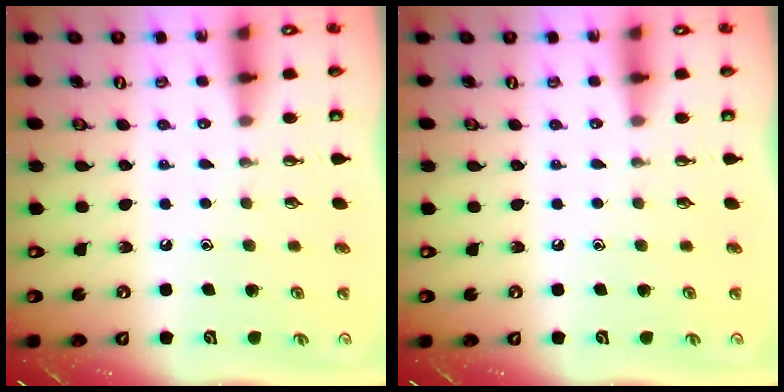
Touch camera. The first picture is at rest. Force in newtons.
{"total": 0.0}